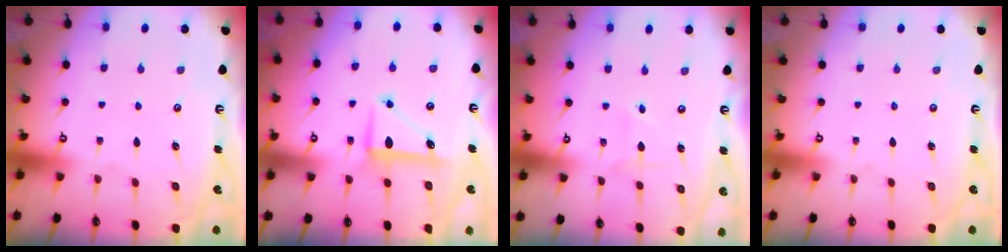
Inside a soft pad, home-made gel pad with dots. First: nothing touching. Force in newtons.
{"total": 8.3, "press": 8.3, "slide": 0.4}
{"total": 2.5, "press": 2.5, "slide": 0.3}
{"total": 0.0}